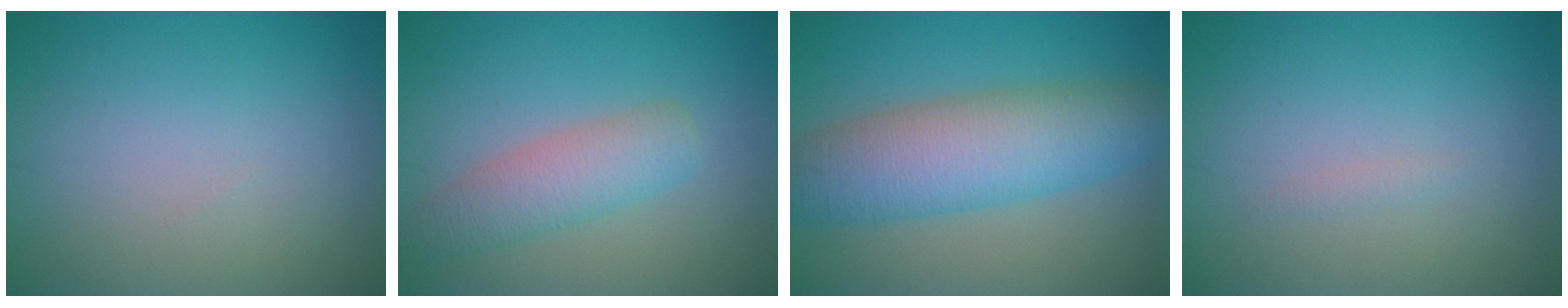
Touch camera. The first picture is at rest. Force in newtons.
{"total": 3.9, "press": 3.9, "slide": 0.2}
{"total": 8.3, "press": 8.3, "slide": 0.1}
{"total": 0.5, "press": 0.5, "slide": 0.1}